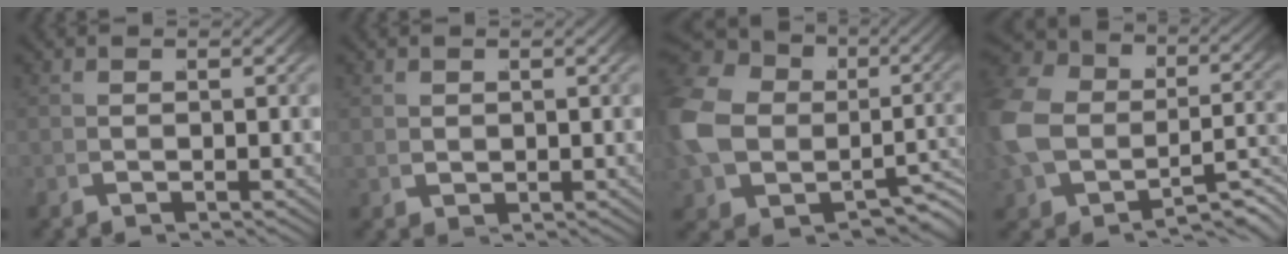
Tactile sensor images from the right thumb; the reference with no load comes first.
{"total": 1.0, "force": [0.9, 0.4, 0.2], "torque": [-0.005, -0.009, 0.026]}
{"total": 14.8, "force": [-1.0, 11.9, 8.8], "torque": [-0.216, -0.061, 0.014]}
{"total": 9.7, "force": [-2.2, 7.1, 6.1], "torque": [-0.145, -0.028, -0.015]}